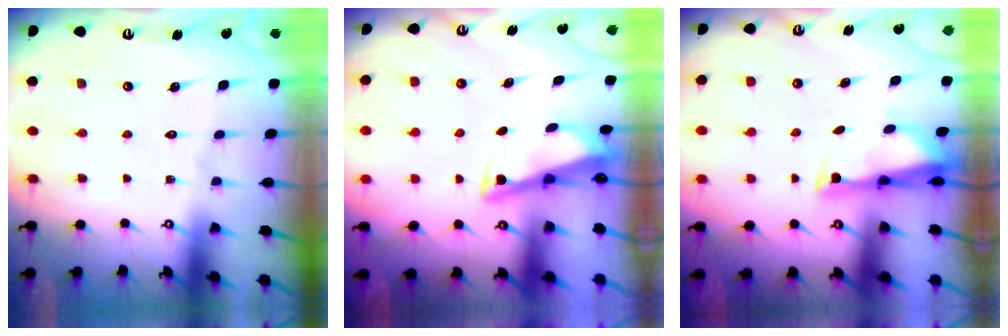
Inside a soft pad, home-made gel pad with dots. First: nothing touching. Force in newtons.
{"total": 3.5, "press": 3.4, "slide": 0.4}
{"total": 2.7, "press": 2.6, "slide": 0.8}